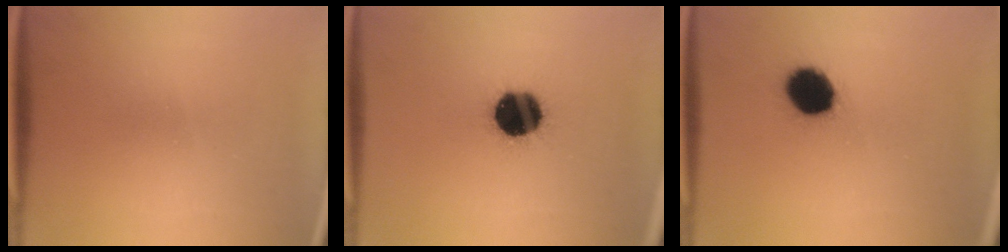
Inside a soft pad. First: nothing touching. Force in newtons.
{"total": 16.3}
{"total": 12.3}